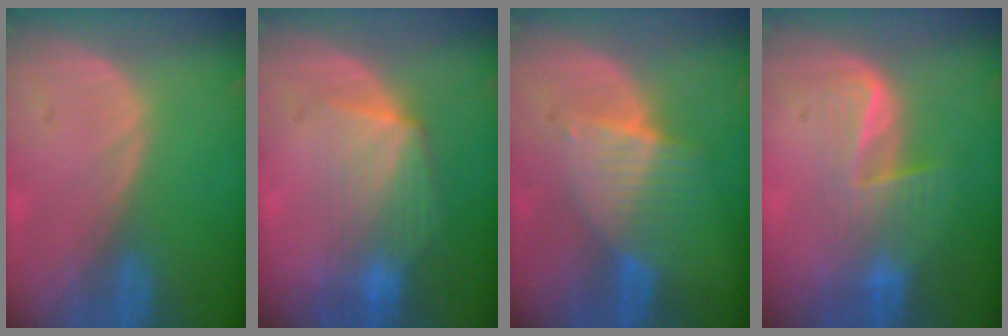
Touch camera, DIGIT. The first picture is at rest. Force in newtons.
{"total": 7.1, "press": 6.8, "slide": 2.3}
{"total": 6.6, "press": 5.8, "slide": 3.0}
{"total": 6.0, "press": 5.6, "slide": 2.1}